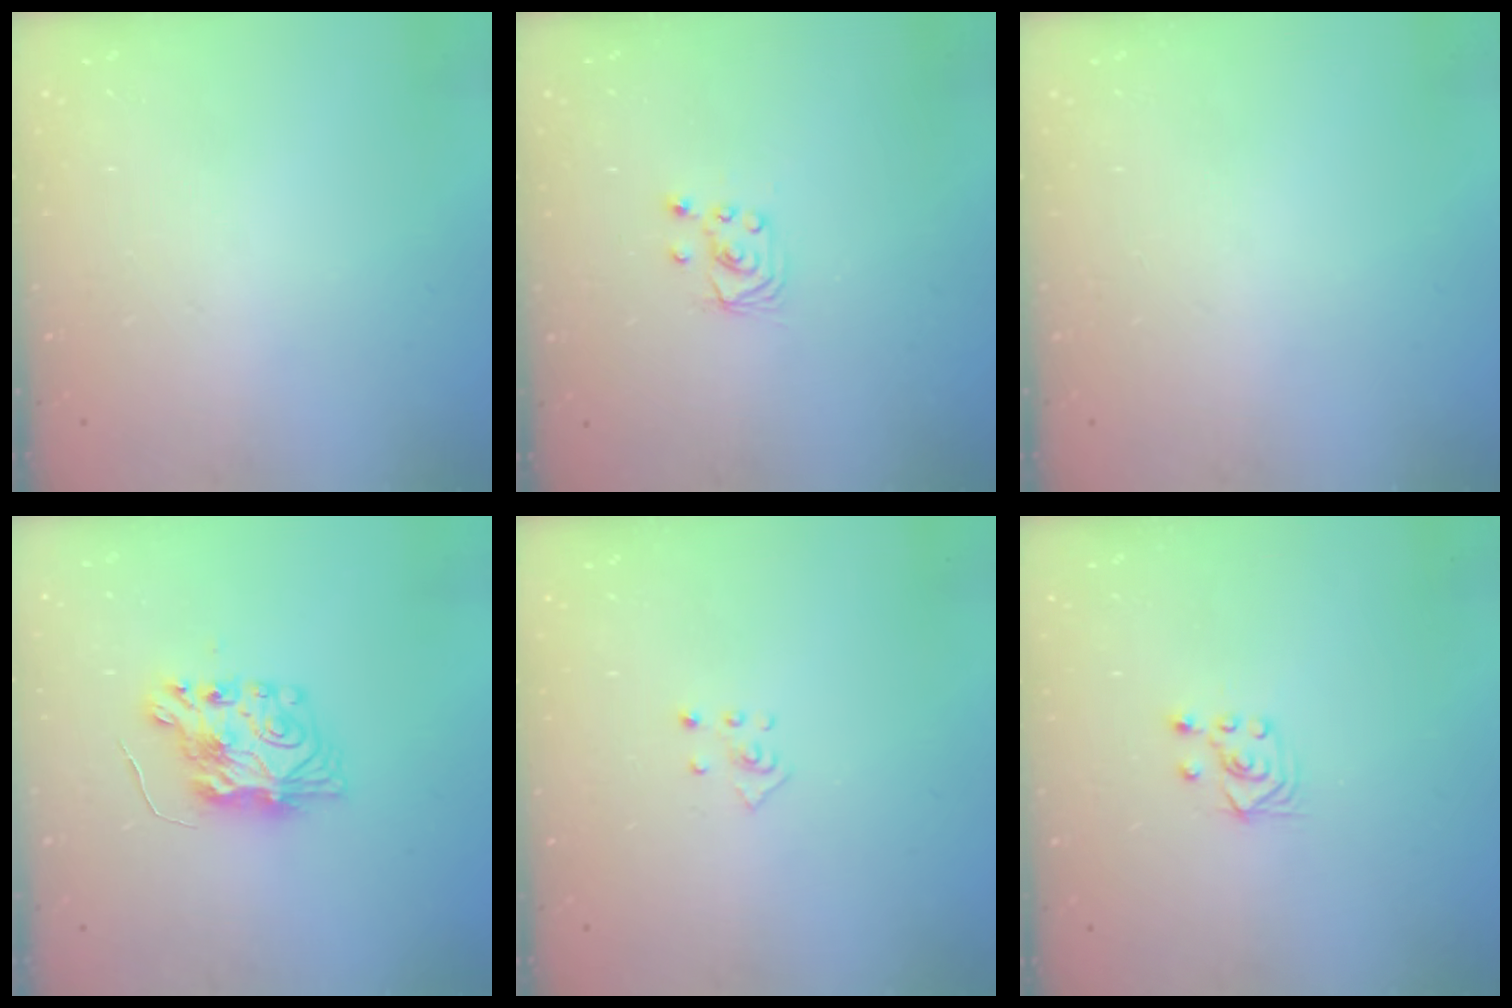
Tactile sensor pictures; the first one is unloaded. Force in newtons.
{"total": 2.4, "press": 2.4, "slide": 0.2}
{"total": 0.0}
{"total": 9.1, "press": 9.0, "slide": 0.8}
{"total": 3.9, "press": 3.9, "slide": 0.2}
{"total": 2.6, "press": 2.5, "slide": 1.0}